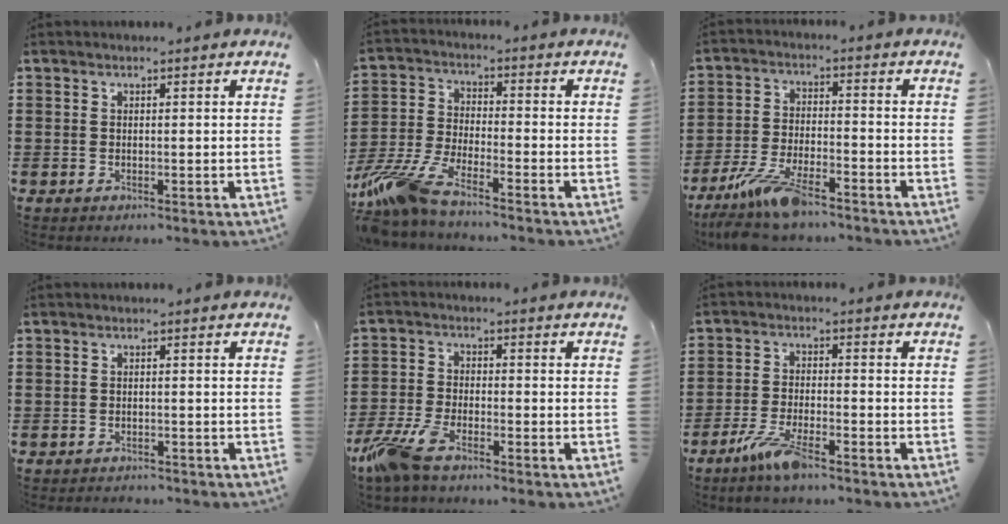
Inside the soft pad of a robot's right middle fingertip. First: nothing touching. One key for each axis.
{"total": 8.6, "fx": -7.3, "fy": 0.7, "fz": 4.4, "tx": -0.115, "ty": -0.011, "tz": -0.149}
{"total": 8.5, "fx": -6.8, "fy": 1.9, "fz": 4.7, "tx": -0.106, "ty": 0.001, "tz": -0.132}
{"total": 1.2, "fx": -1.2, "fy": 0.1, "fz": -0.1, "tx": -0.003, "ty": 0.002, "tz": -0.027}
{"total": 7.1, "fx": -4.9, "fy": 2.3, "fz": 4.7, "tx": -0.128, "ty": -0.012, "tz": -0.101}
{"total": 5.9, "fx": -4.1, "fy": 1.2, "fz": 4.1, "tx": -0.090, "ty": -0.008, "tz": -0.078}